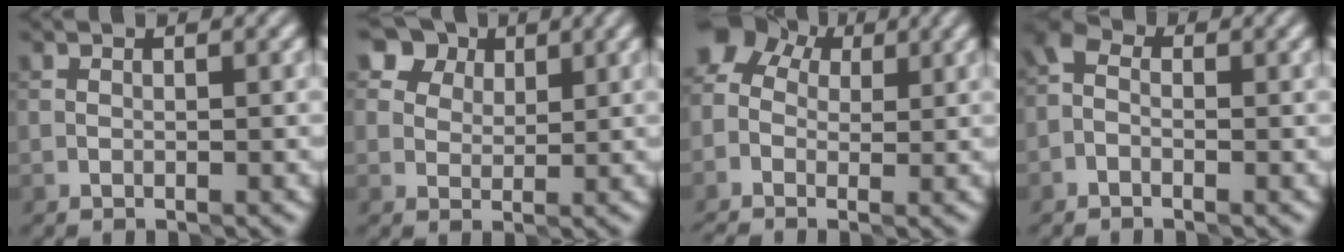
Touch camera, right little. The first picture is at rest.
{"total": 5.7, "force": [3.7, 3.9, 2.0], "torque": [-0.037, 0.007, 0.053]}
{"total": 6.4, "force": [0.5, 4.8, 4.1], "torque": [-0.091, 0.028, 0.000]}
{"total": 1.8, "force": [-0.7, 1.2, 1.1], "torque": [-0.024, 0.008, -0.024]}